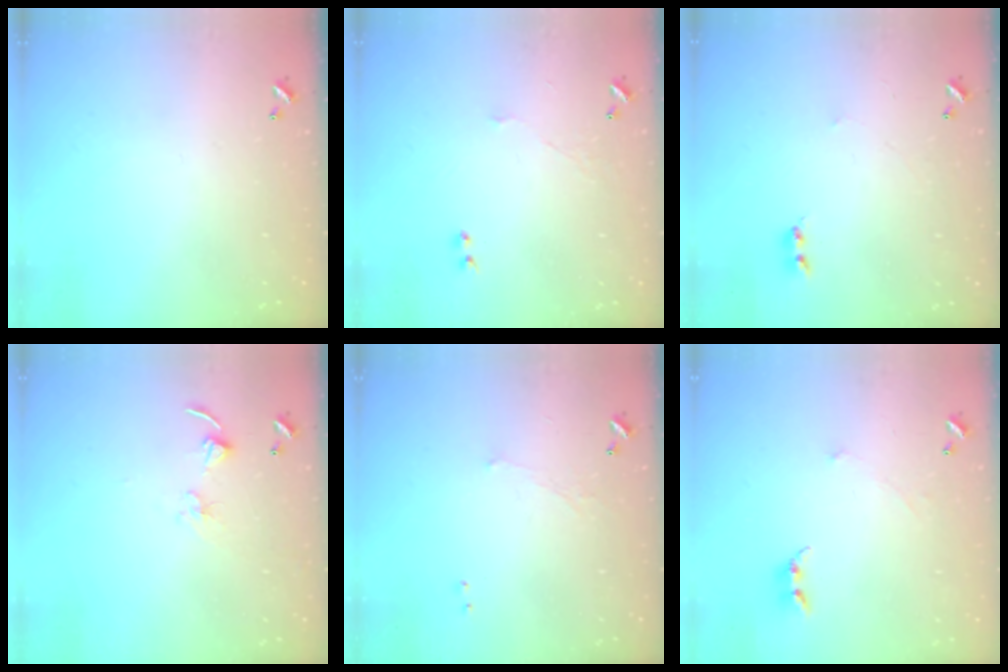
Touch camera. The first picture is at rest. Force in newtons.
{"total": 2.4, "press": 2.3, "slide": 0.6}
{"total": 2.2, "press": 2.1, "slide": 0.5}
{"total": 2.7, "press": 2.7, "slide": 0.2}
{"total": 0.6, "press": 0.2, "slide": 0.5}
{"total": 0.7, "press": 0.6, "slide": 0.5}